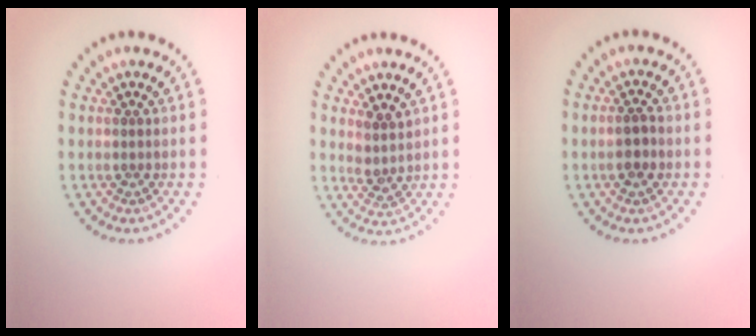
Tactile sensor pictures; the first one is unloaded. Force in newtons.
{"total": 1.9, "press": 1.5, "slide": 1.1}
{"total": 2.0, "press": 2.0, "slide": 0.5}